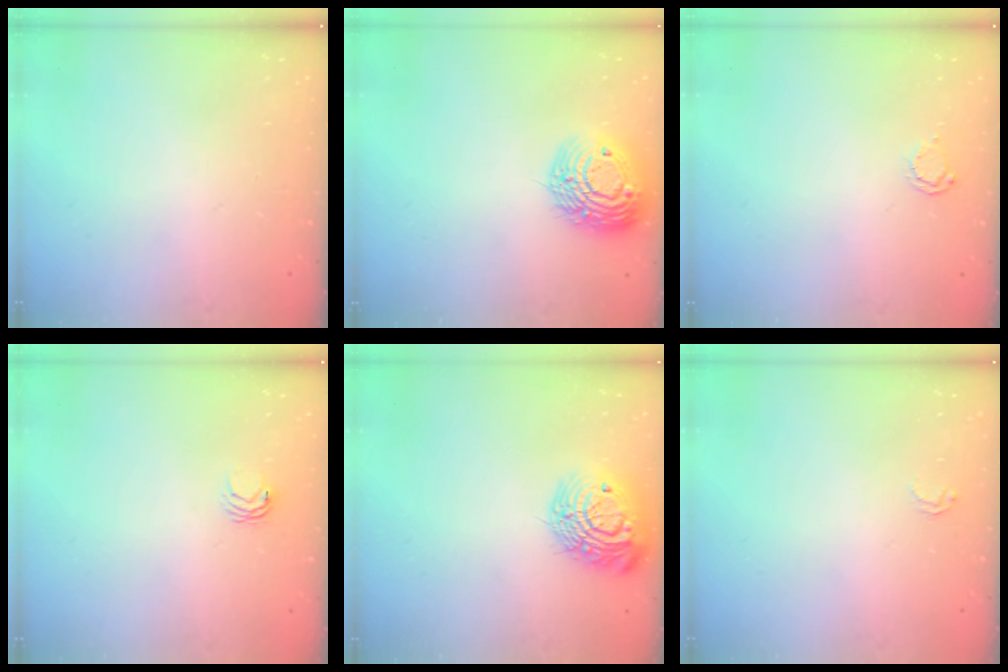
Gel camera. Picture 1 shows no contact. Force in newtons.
{"total": 15.1, "press": 15.1, "slide": 1.2}
{"total": 2.7, "press": 2.7, "slide": 0.4}
{"total": 3.1, "press": 3.1, "slide": 0.3}
{"total": 16.2, "press": 16.1, "slide": 1.4}
{"total": 1.8, "press": 1.8, "slide": 0.0}